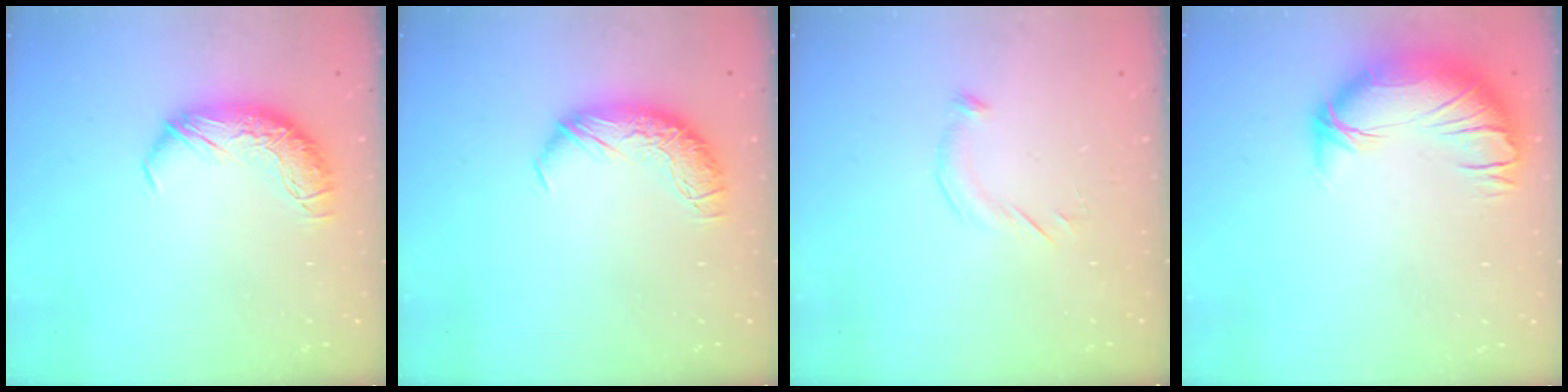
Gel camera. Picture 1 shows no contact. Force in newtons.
{"total": 0.0}
{"total": 4.5, "press": 4.4, "slide": 0.9}
{"total": 2.1, "press": 0.9, "slide": 2.0}